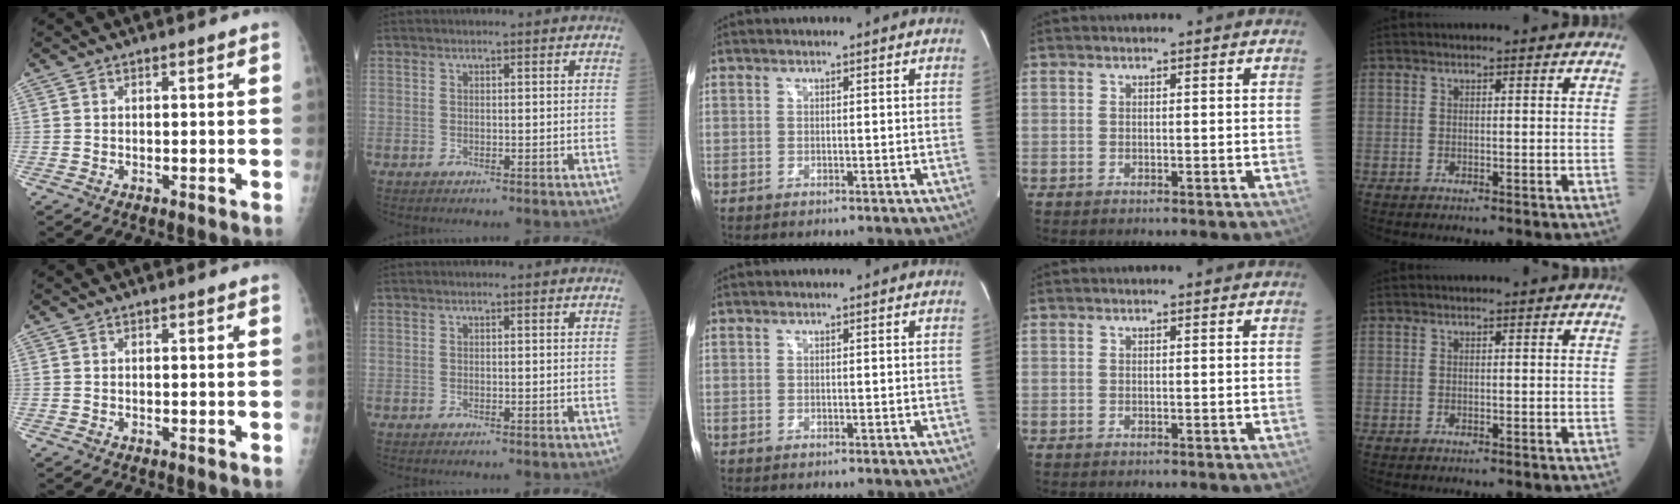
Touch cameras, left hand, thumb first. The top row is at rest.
{}